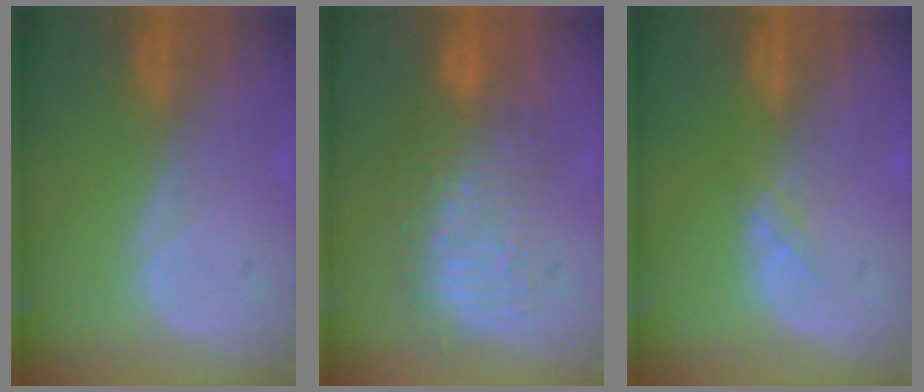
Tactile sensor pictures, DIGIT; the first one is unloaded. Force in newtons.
{"total": 8.7, "press": 8.6, "slide": 1.2}
{"total": 1.0, "press": 1.0, "slide": 0.2}